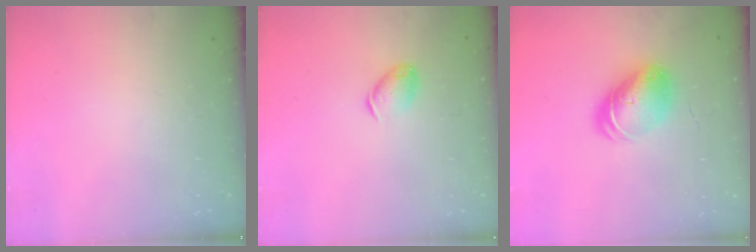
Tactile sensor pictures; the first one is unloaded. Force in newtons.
{"total": 8.3, "press": 8.2, "slide": 0.7}
{"total": 10.2, "press": 10.2, "slide": 1.2}